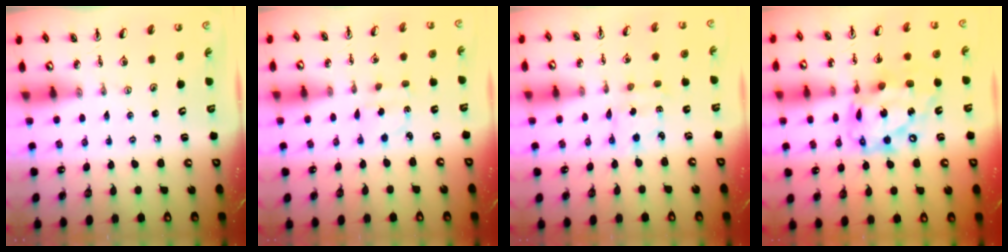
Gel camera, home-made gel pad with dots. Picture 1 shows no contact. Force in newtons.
{"total": 2.5, "press": 2.4, "slide": 0.6}
{"total": 2.1, "press": 2.0, "slide": 0.8}
{"total": 20.3, "press": 20.2, "slide": 1.6}